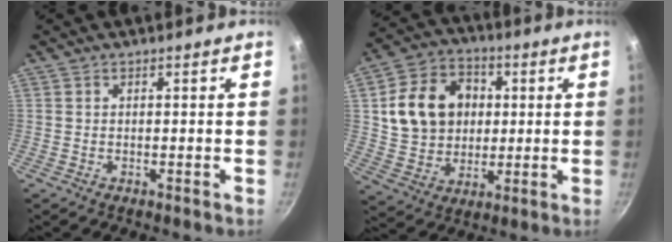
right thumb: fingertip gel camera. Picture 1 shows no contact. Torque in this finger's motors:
{"motor_torque": [-0.51, 1.31, -0.18, -0.11, 0.25]}